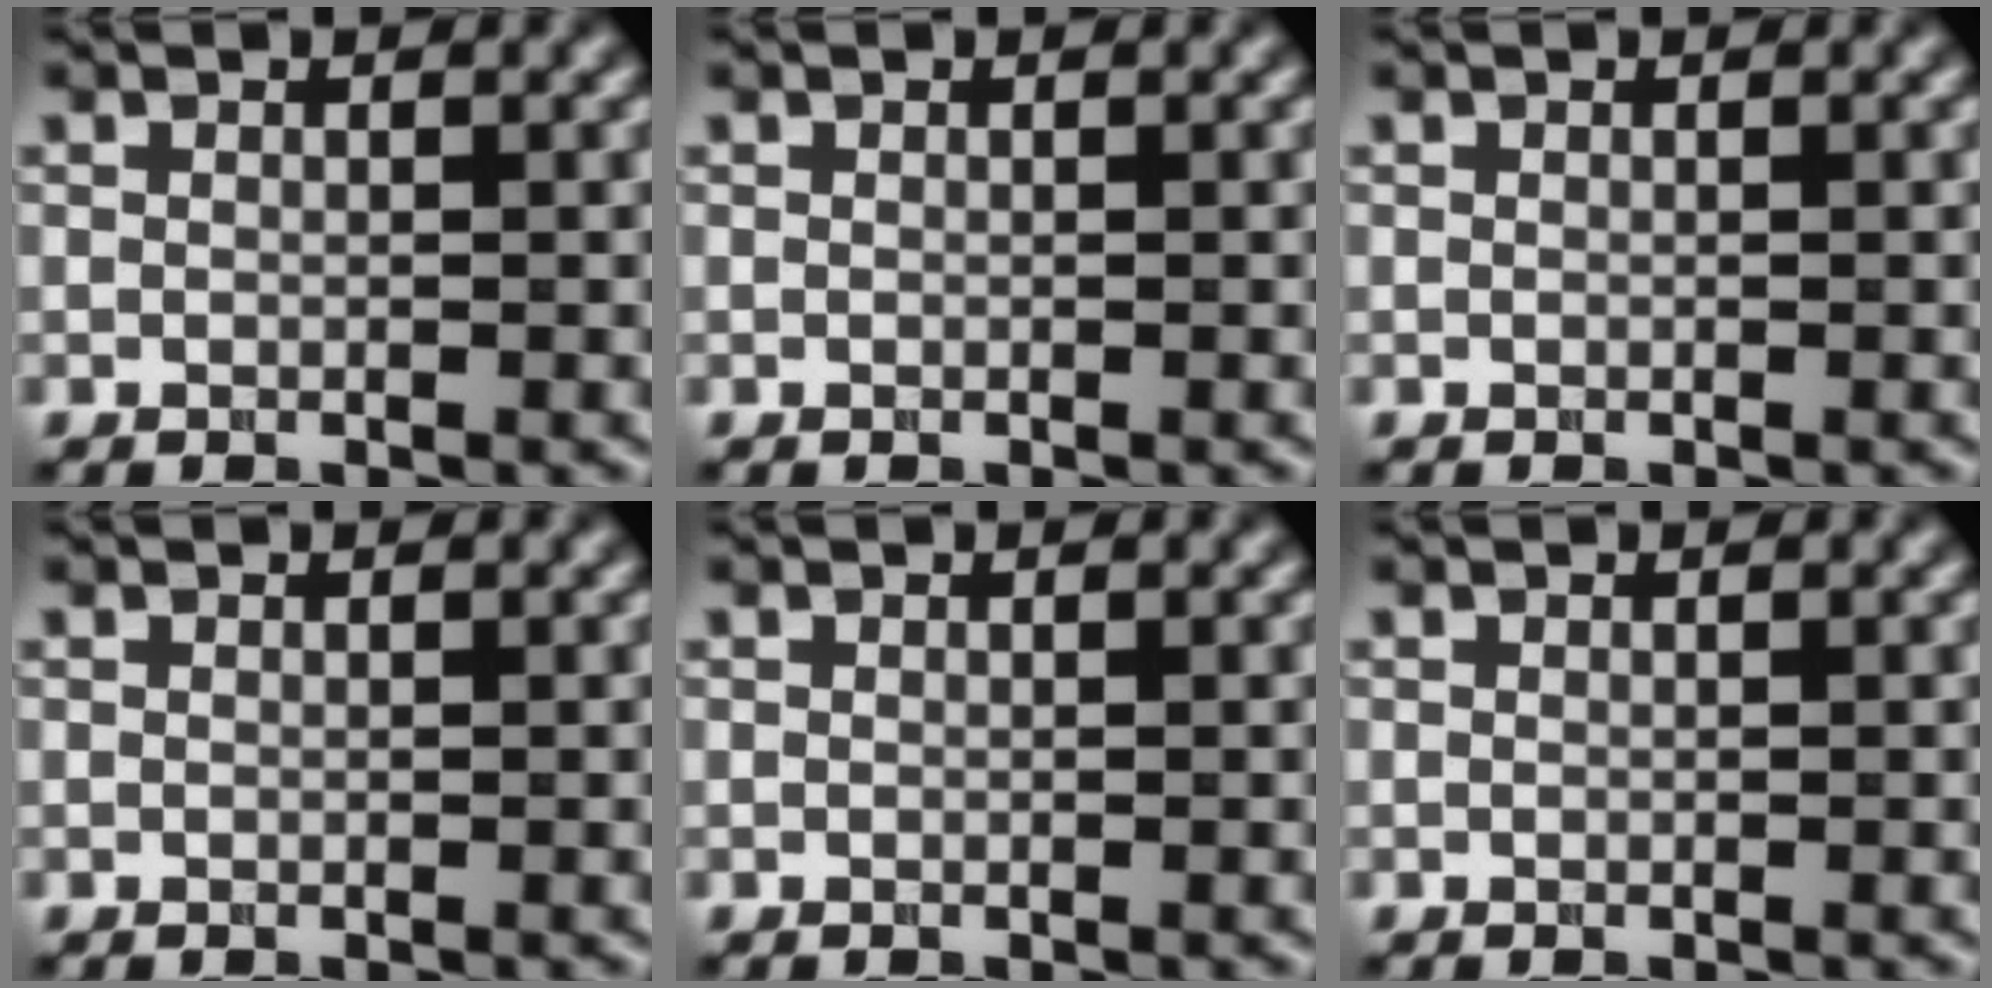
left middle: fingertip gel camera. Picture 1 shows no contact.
{"total": 0.0}
{"total": 0.0}
{"total": 0.0}
{"total": 0.0}
{"total": 0.0}